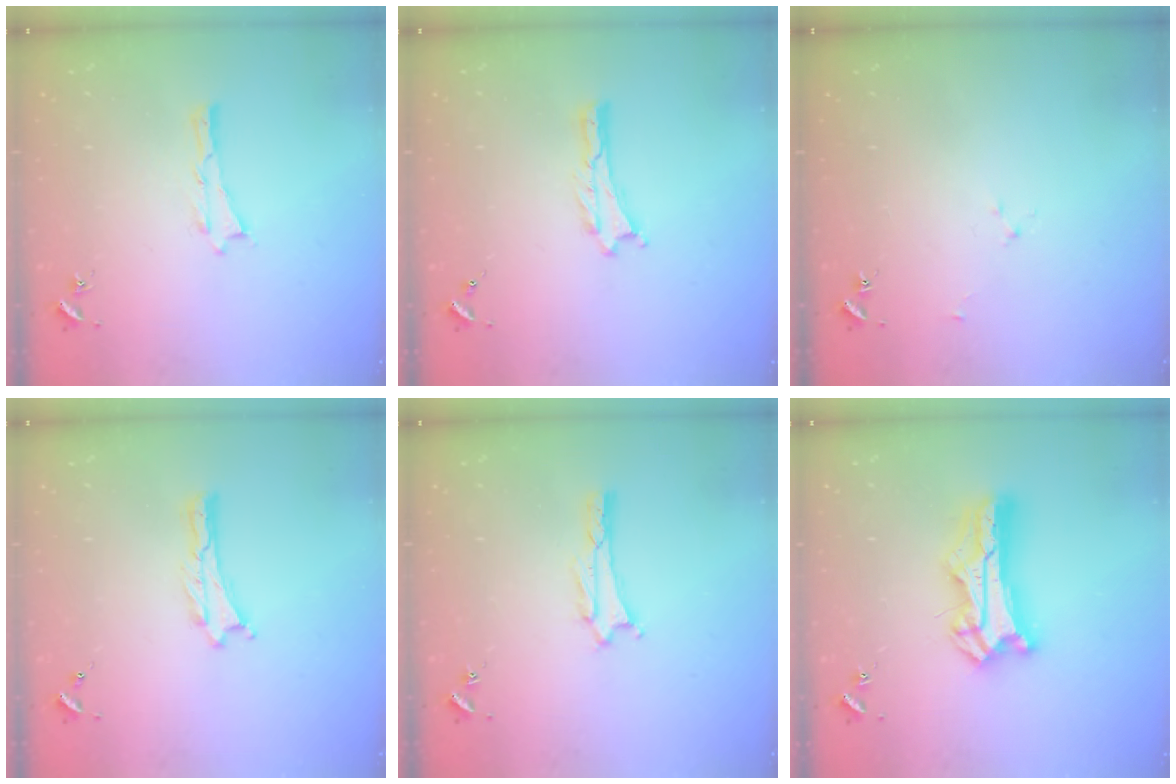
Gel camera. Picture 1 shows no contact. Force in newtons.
{"total": 0.0}
{"total": 1.9, "press": 1.9, "slide": 0.3}
{"total": 0.0}
{"total": 1.6, "press": 1.6, "slide": 0.2}
{"total": 12.0, "press": 11.9, "slide": 0.9}